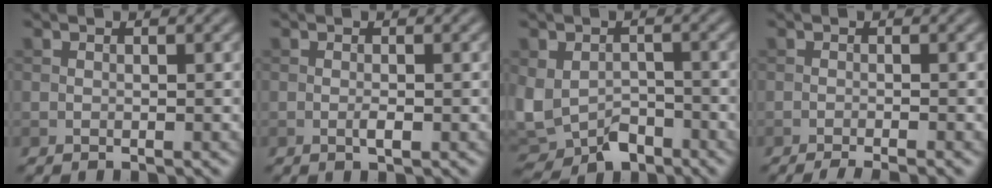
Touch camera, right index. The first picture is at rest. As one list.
[{"total": 1.0, "force": [-0.4, 0.2, 0.9], "torque": [-0.018, -0.001, -0.007]}, {"total": 6.1, "force": [-3.1, 3.9, 3.4], "torque": [-0.068, -0.015, -0.055]}, {"total": 2.8, "force": [-2.0, 0.4, 2.0], "torque": [-0.029, 0.004, -0.038]}]